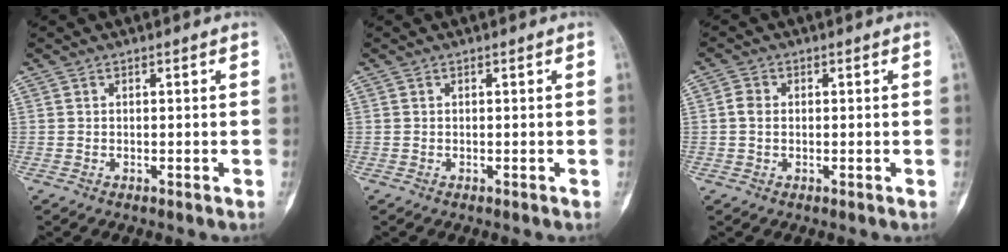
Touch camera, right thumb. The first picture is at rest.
{"total": 0.0}
{"total": 2.5, "force": [0.0, 1.9, 1.6], "torque": [-0.033, 0.004, -0.003]}